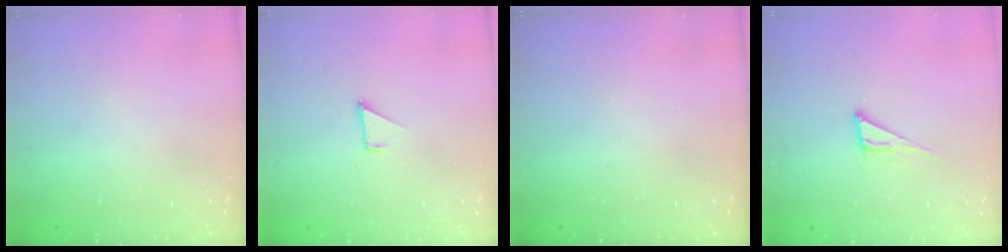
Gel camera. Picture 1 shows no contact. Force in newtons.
{"total": 1.1, "press": 1.1, "slide": 0.1}
{"total": 0.0}
{"total": 6.8, "press": 6.8, "slide": 0.2}